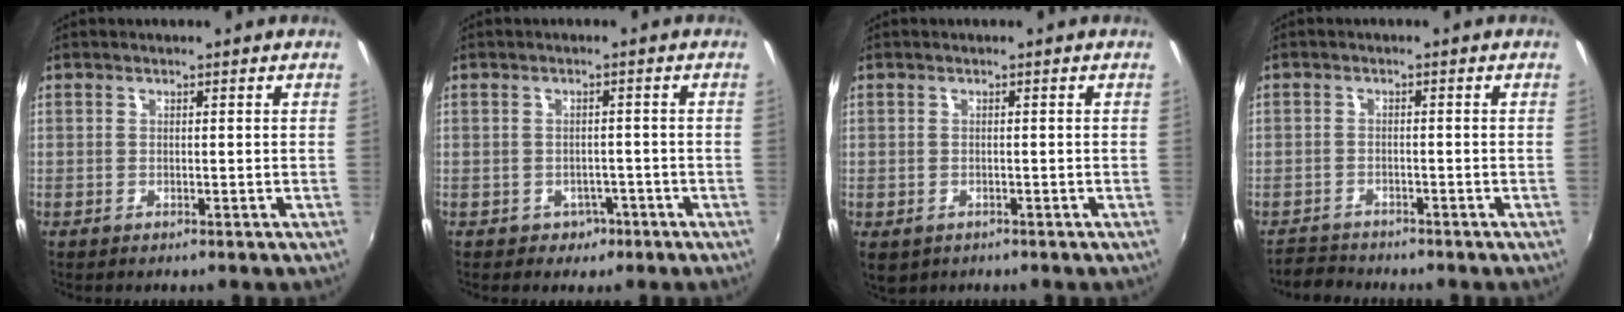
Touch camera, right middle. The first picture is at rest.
{"total": 3.1, "force": [-1.6, 2.6, 0.5], "torque": [-0.015, 0.007, -0.016]}
{"total": 3.3, "force": [-1.4, 2.5, 1.8], "torque": [-0.036, -0.011, -0.015]}
{"total": 3.2, "force": [-2.9, 1.3, -0.3], "torque": [-0.007, 0.009, -0.056]}